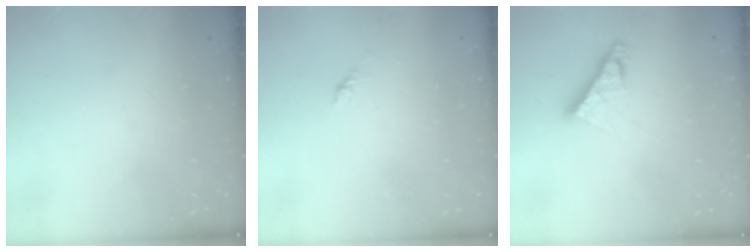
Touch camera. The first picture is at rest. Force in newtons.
{"total": 1.5, "press": 1.4, "slide": 0.5}
{"total": 8.5, "press": 8.5, "slide": 0.7}